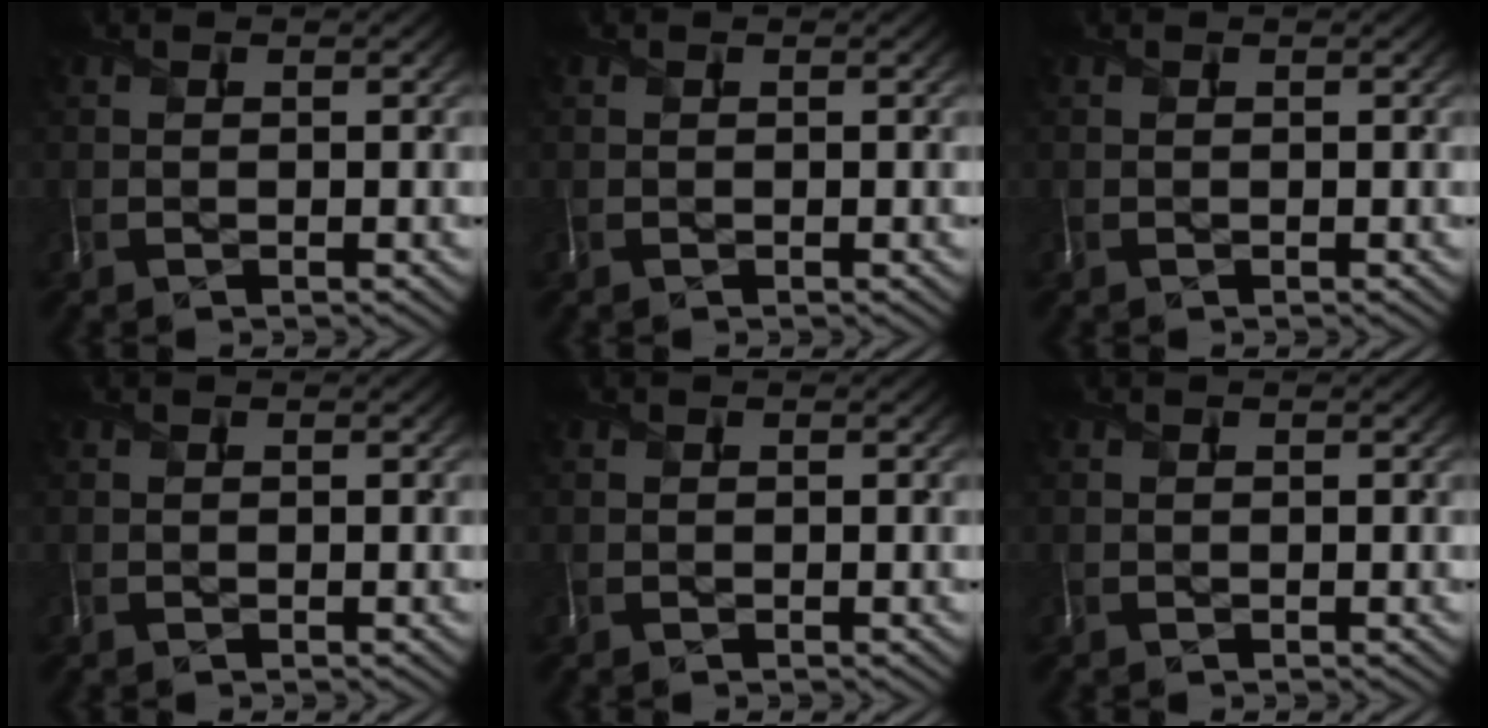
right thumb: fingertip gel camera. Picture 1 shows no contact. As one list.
[{"total": 0.0}, {"total": 0.0}, {"total": 0.0}, {"total": 0.0}, {"total": 0.0}]